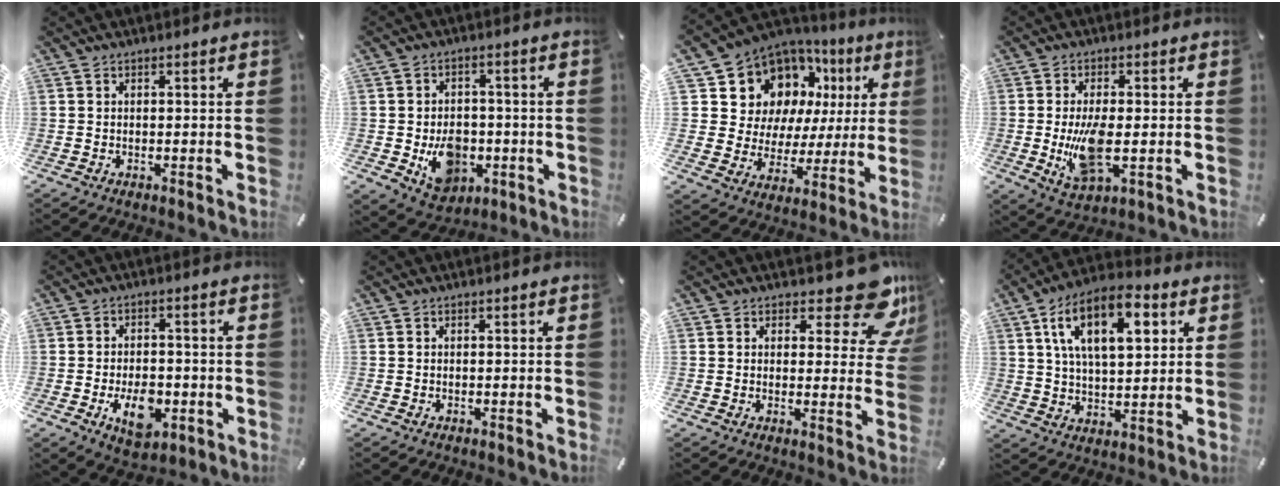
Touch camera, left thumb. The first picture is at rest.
{"total": 10.5, "force": [-2.4, 8.4, 5.7], "torque": [-0.082, 0.012, -0.036]}
{"total": 13.9, "force": [7.5, 10.7, 4.8], "torque": [-0.091, -0.068, 0.148]}
{"total": 10.2, "force": [-0.7, 4.6, 9.1], "torque": [-0.192, -0.022, -0.011]}
{"total": 9.2, "force": [-2.9, 5.7, 6.6], "torque": [-0.103, 0.003, -0.050]}
{"total": 0.0}
{"total": 11.4, "force": [7.8, 4.6, 7.0], "torque": [-0.070, -0.061, 0.133]}
{"total": 15.8, "force": [6.6, 8.3, 11.7], "torque": [-0.194, -0.005, 0.109]}